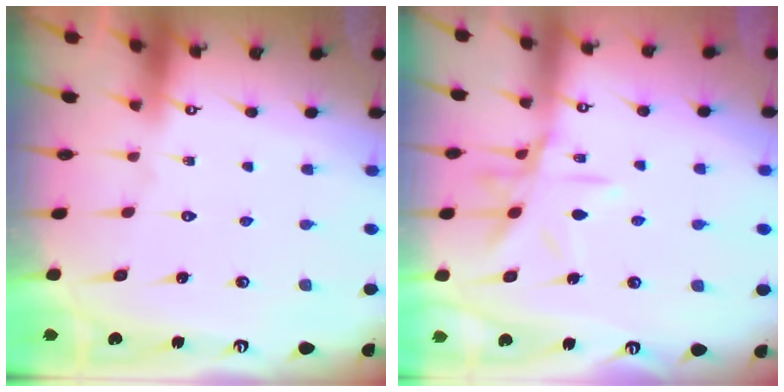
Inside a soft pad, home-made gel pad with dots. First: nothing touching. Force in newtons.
{"total": 11.9, "press": 11.9, "slide": 0.8}